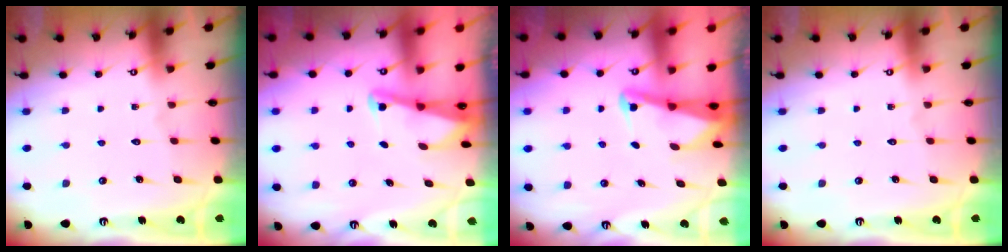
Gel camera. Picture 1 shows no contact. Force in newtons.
{"total": 2.3, "press": 2.3, "slide": 0.3}
{"total": 2.6, "press": 2.5, "slide": 0.6}
{"total": 0.0}